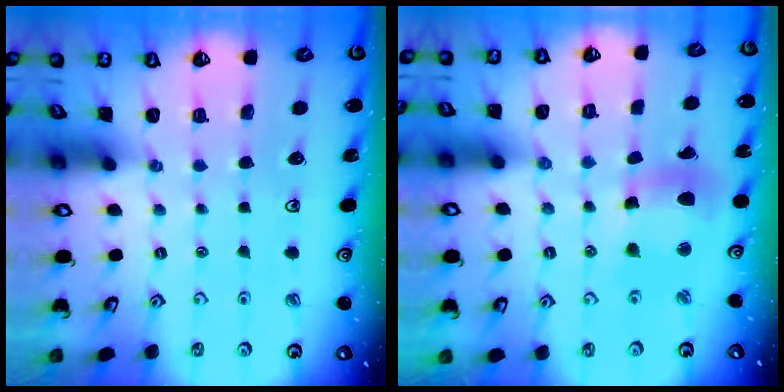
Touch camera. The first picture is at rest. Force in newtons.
{"total": 11.1, "press": 11.0, "slide": 1.4}